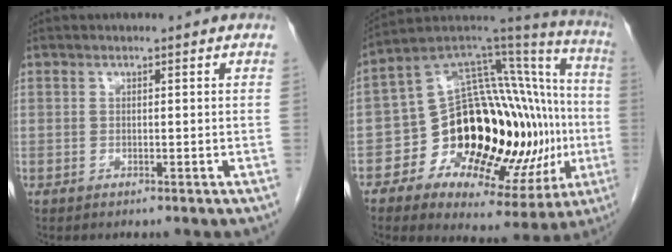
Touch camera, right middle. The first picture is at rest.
{"total": 27.7, "force": [-4.1, 11.3, 25.0], "torque": [-0.322, 0.042, -0.049]}